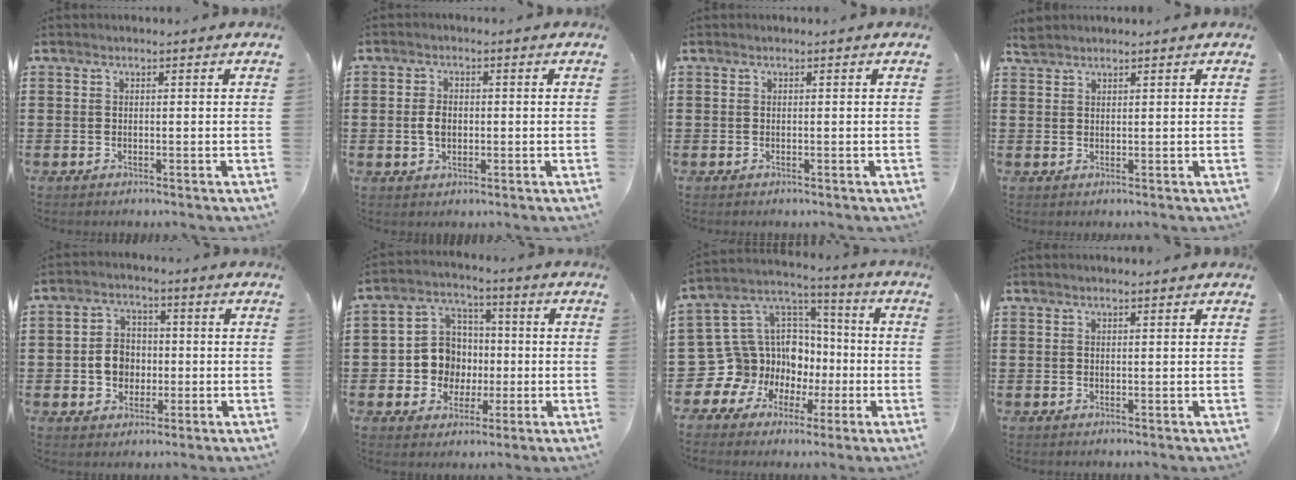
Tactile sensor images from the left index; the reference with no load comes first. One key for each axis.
{"total": 3.2, "fx": -0.1, "fy": 2.0, "fz": 2.5, "tx": -0.056, "ty": 0.003, "tz": -0.005}
{"total": 0.0}
{"total": 2.5, "fx": 2.4, "fy": 0.4, "fz": 0.4, "tx": -0.015, "ty": 0.001, "tz": 0.049}
{"total": 5.7, "fx": -0.5, "fy": 4.9, "fz": 2.8, "tx": -0.058, "ty": 0.010, "tz": -0.013}
{"total": 8.3, "fx": -0.6, "fy": 7.8, "fz": 2.7, "tx": -0.090, "ty": 0.015, "tz": -0.006}
{"total": 14.3, "fx": -4.0, "fy": 13.2, "fz": 3.8, "tx": -0.127, "ty": -0.013, "tz": -0.042}
{"total": 0.7, "fx": 0.5, "fy": 0.0, "fz": 0.5, "tx": -0.010, "ty": 0.001, "tz": 0.009}